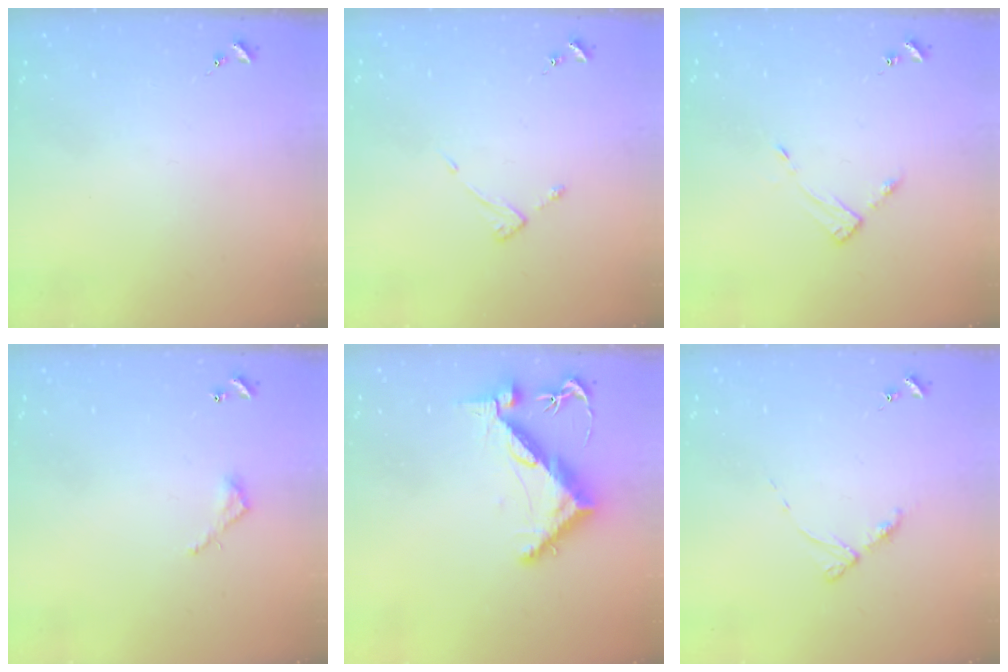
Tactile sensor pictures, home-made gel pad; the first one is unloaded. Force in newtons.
{"total": 2.6, "press": 2.6, "slide": 0.3}
{"total": 4.6, "press": 4.6, "slide": 0.4}
{"total": 3.9, "press": 3.9, "slide": 0.3}
{"total": 11.0, "press": 10.9, "slide": 1.1}
{"total": 5.2, "press": 5.1, "slide": 0.6}